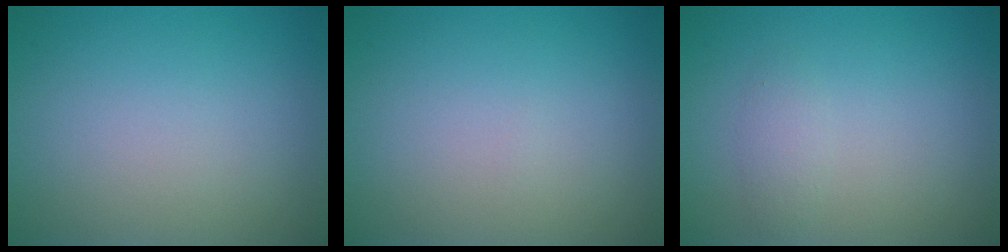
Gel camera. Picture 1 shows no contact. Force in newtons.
{"total": 0.0}
{"total": 1.1, "press": 1.1, "slide": 0.0}